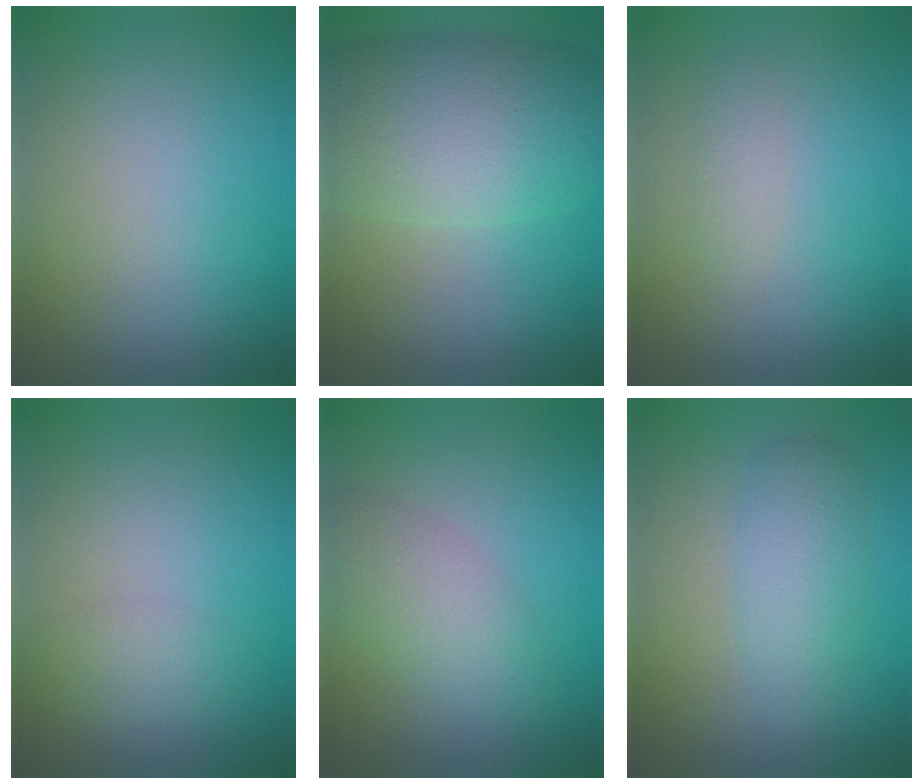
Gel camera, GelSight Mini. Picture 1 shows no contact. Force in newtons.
{"total": 9.5, "press": 9.5, "slide": 0.3}
{"total": 1.1, "press": 1.1, "slide": 0.1}
{"total": 1.5, "press": 1.5, "slide": 0.1}
{"total": 2.7, "press": 2.7, "slide": 0.2}
{"total": 3.3, "press": 3.3, "slide": 0.1}